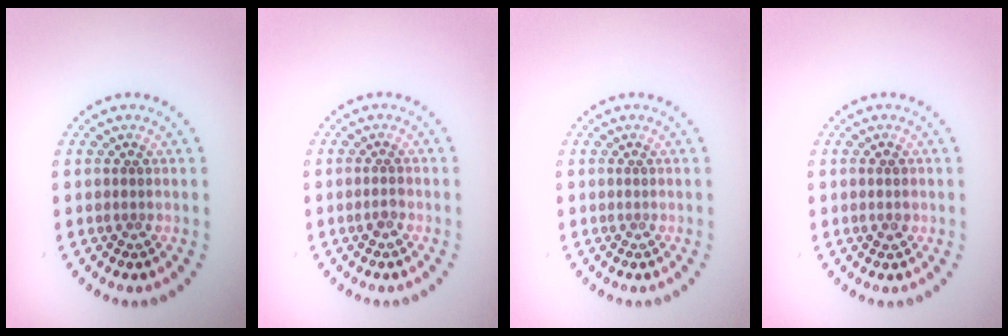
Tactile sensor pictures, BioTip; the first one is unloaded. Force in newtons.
{"total": 0.8, "press": 0.7, "slide": 0.2}
{"total": 0.0}
{"total": 1.0, "press": 1.0, "slide": 0.1}